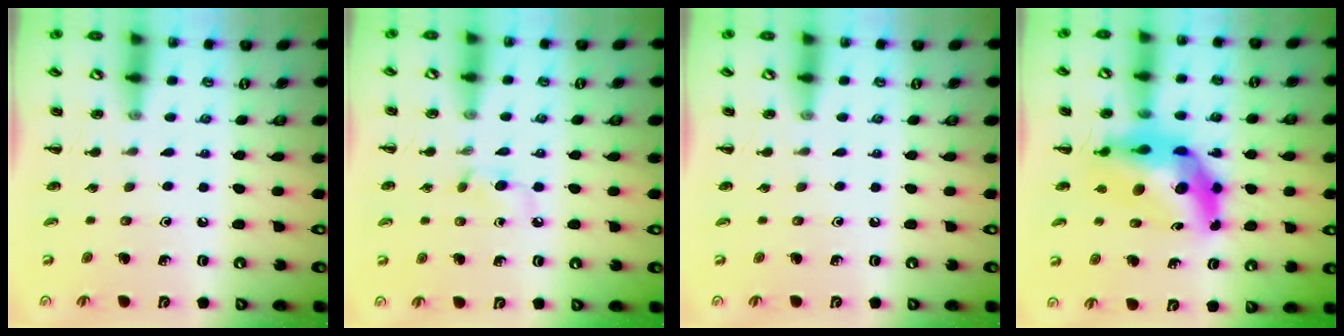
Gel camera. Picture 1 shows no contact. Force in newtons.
{"total": 3.4, "press": 3.2, "slide": 1.3}
{"total": 0.0}
{"total": 12.7, "press": 12.1, "slide": 3.9}